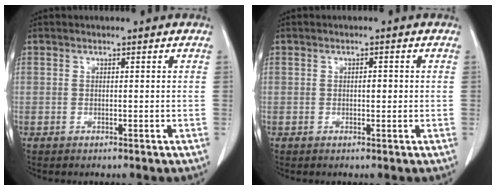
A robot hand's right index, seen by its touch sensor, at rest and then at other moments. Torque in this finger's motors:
{"motor_torque": [0.33, -0.23, 0.16, 0.03]}